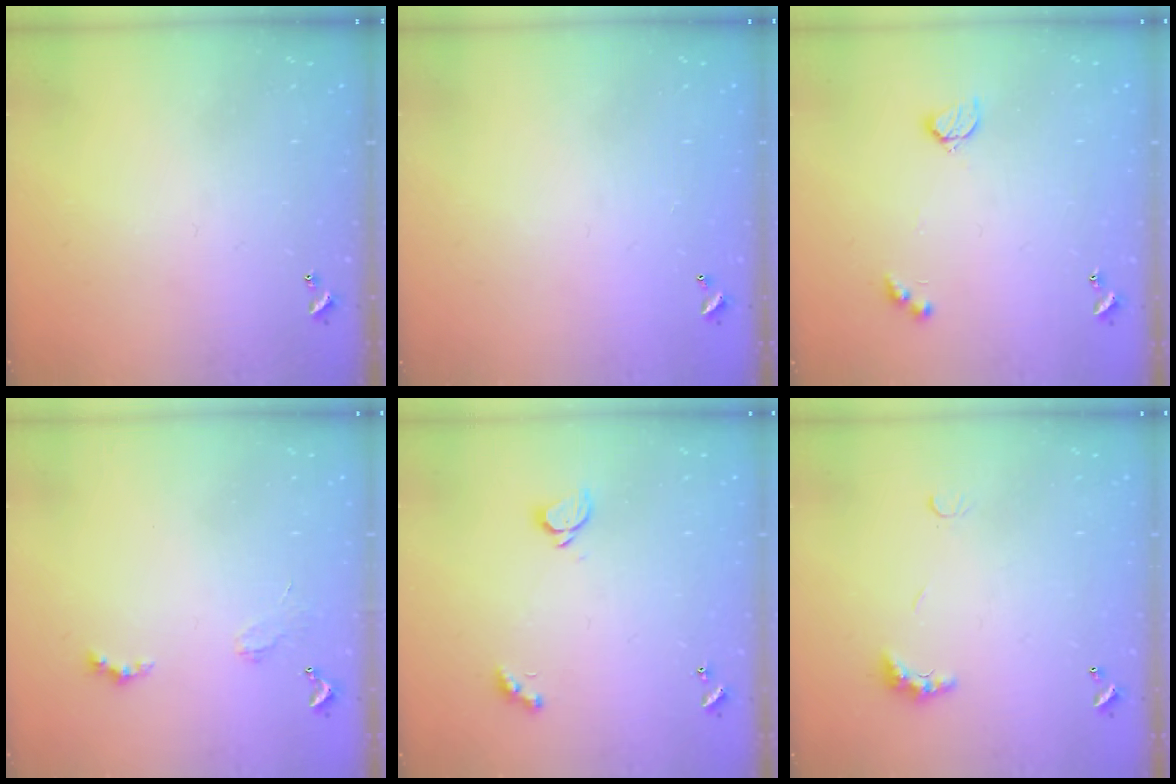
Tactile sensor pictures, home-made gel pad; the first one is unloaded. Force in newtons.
{"total": 2.8, "press": 2.8, "slide": 0.1}
{"total": 4.0, "press": 4.0, "slide": 0.6}
{"total": 1.5, "press": 1.5, "slide": 0.5}
{"total": 1.9, "press": 1.8, "slide": 0.5}
{"total": 3.6, "press": 3.5, "slide": 0.8}